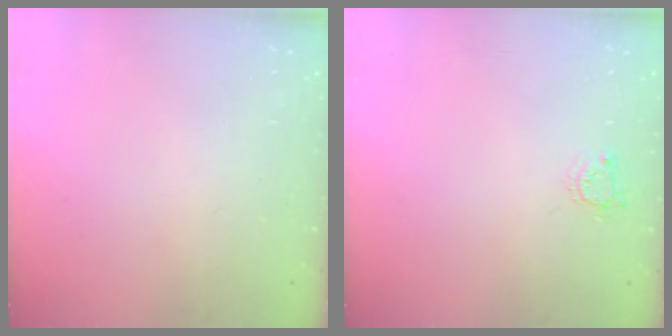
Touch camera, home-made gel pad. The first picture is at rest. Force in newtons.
{"total": 3.4, "press": 3.4, "slide": 0.4}